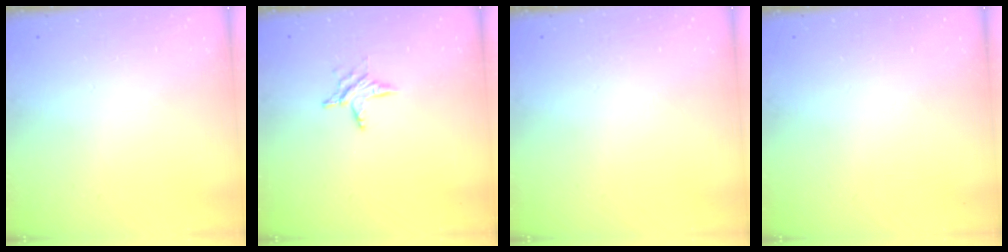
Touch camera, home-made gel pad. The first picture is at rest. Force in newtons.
{"total": 5.3, "press": 5.3, "slide": 0.5}
{"total": 0.0}
{"total": 0.0}